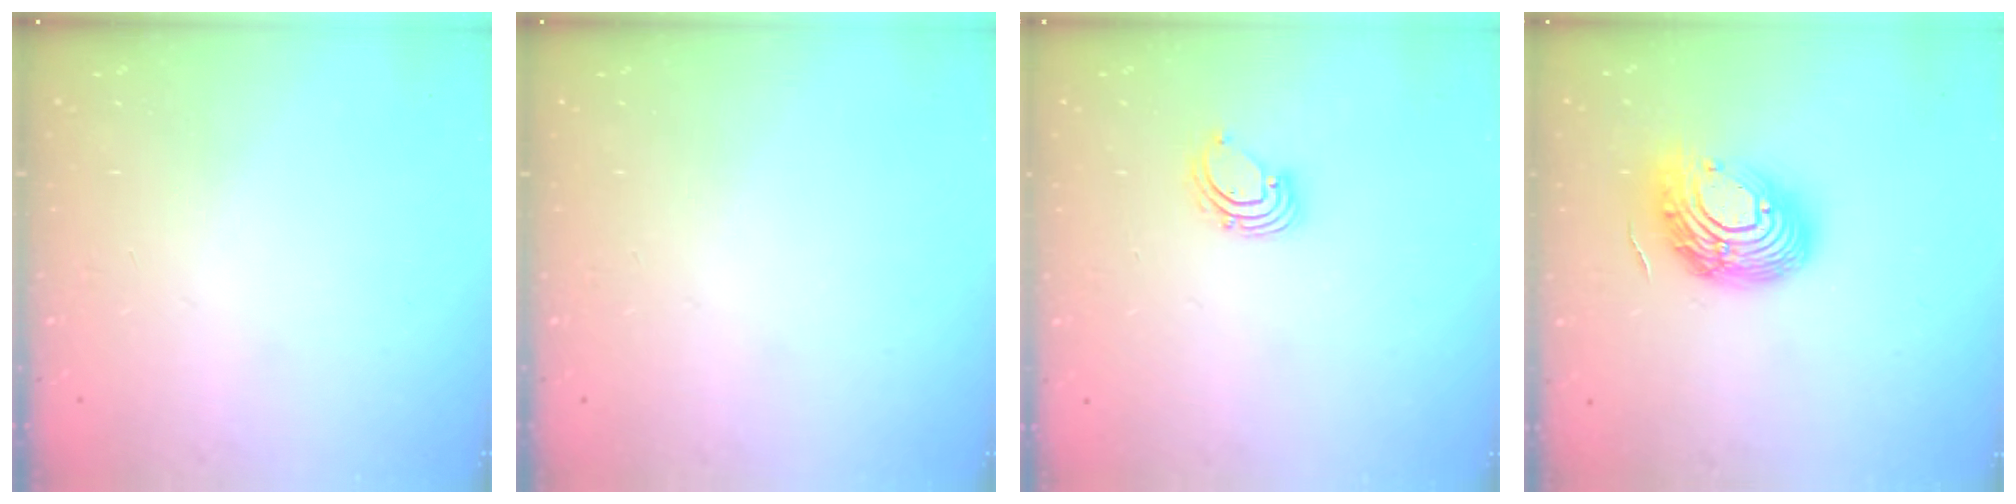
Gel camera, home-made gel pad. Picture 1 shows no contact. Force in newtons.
{"total": 0.0}
{"total": 2.6, "press": 2.6, "slide": 0.2}
{"total": 15.8, "press": 15.8, "slide": 1.1}